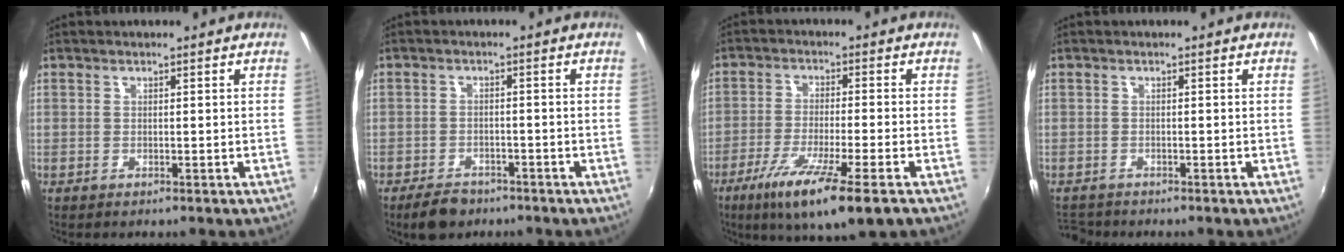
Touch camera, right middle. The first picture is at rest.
{"total": 5.5, "force": [-4.1, 2.9, 2.1], "torque": [-0.056, 0.004, -0.061]}
{"total": 12.5, "force": [-7.1, 1.1, 10.2], "torque": [-0.202, -0.038, -0.127]}
{"total": 2.9, "force": [-2.7, 0.8, 0.5], "torque": [-0.023, -0.015, -0.052]}